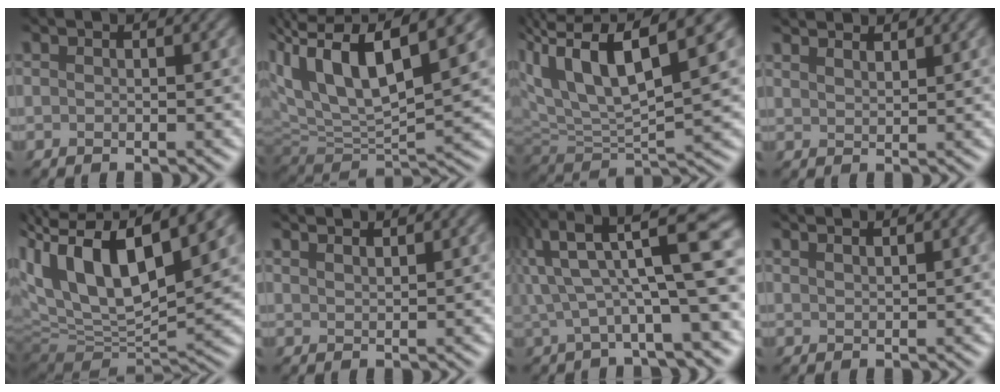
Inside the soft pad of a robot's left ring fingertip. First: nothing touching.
{"total": 12.9, "force": [4.8, 4.8, 10.9], "torque": [-0.208, 0.020, 0.085]}
{"total": 11.4, "force": [4.8, 3.8, 9.6], "torque": [-0.189, 0.019, 0.087]}
{"total": 3.6, "force": [3.2, 1.0, 1.3], "torque": [-0.014, 0.008, 0.038]}
{"total": 13.8, "force": [4.2, 5.9, 11.8], "torque": [-0.213, 0.028, 0.067]}
{"total": 2.4, "force": [2.1, 0.6, 0.9], "torque": [-0.001, 0.009, 0.025]}
{"total": 9.2, "force": [1.6, 2.3, 8.8], "torque": [-0.148, 0.020, 0.024]}
{"total": 1.5, "force": [1.2, 0.4, 0.7], "torque": [0.001, 0.009, 0.014]}